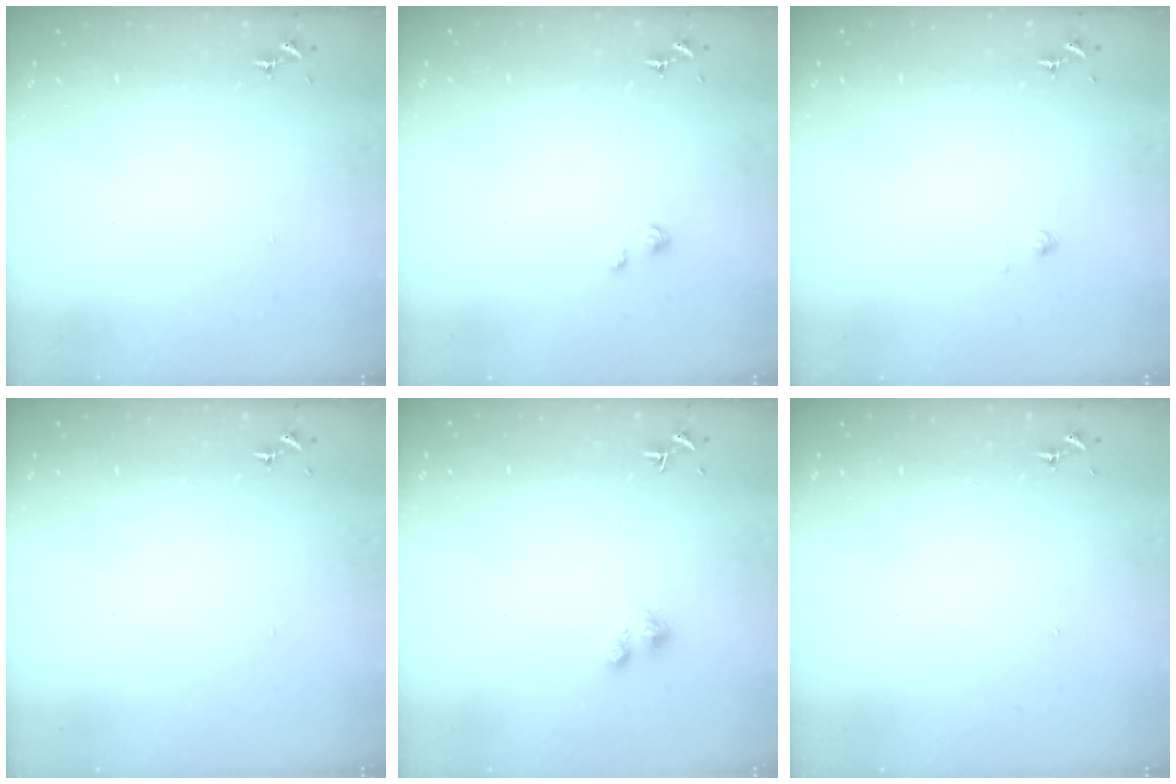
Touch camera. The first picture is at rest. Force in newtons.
{"total": 2.5, "press": 2.5, "slide": 0.3}
{"total": 1.9, "press": 1.9, "slide": 0.1}
{"total": 0.0}
{"total": 2.7, "press": 2.7, "slide": 0.4}
{"total": 0.0}